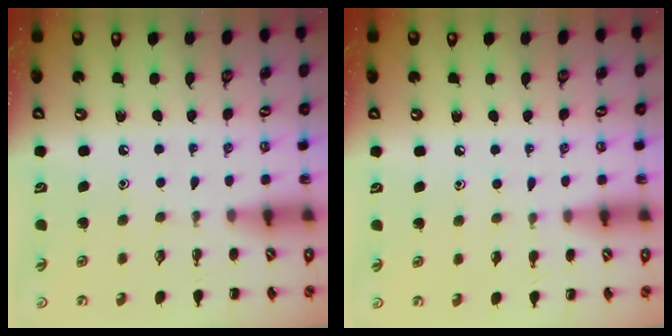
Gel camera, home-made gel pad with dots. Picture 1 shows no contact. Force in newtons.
{"total": 4.9, "press": 4.6, "slide": 1.6}